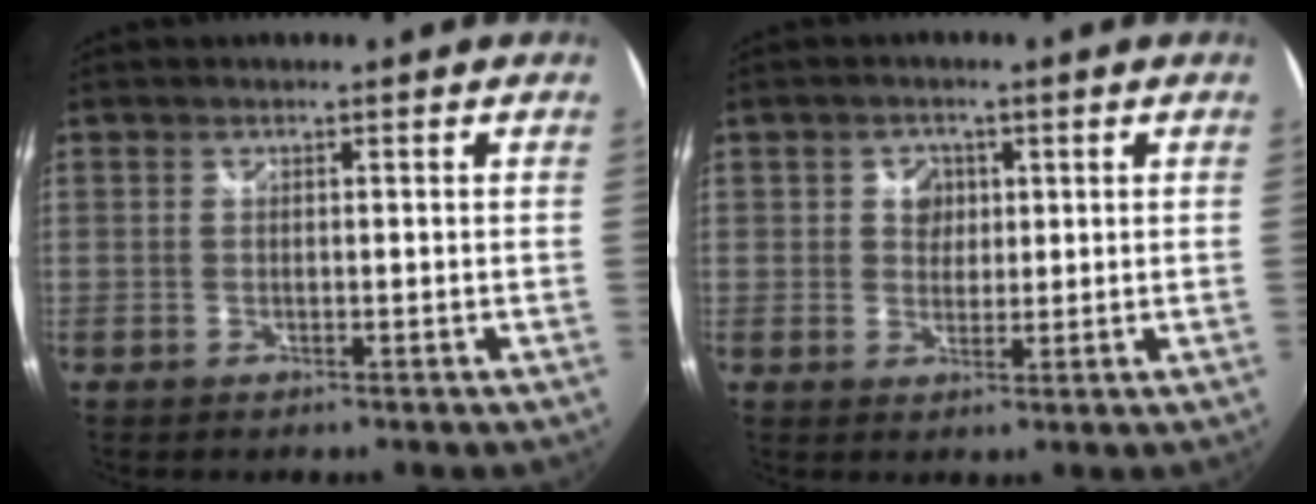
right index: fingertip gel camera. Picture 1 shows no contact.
{"total": 3.4, "force": [0.8, 3.2, 1.0], "torque": [-0.012, 0.009, 0.014]}